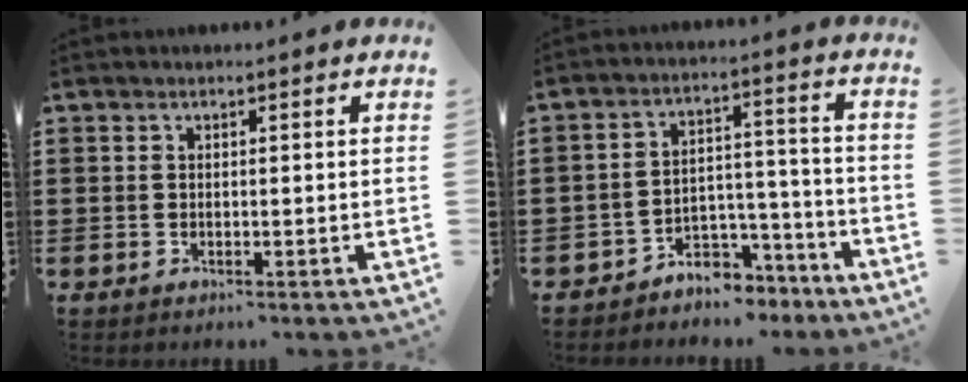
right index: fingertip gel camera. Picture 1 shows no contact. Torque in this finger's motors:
{"motor_torque": [0.80, 1.20, -0.05, -0.21]}